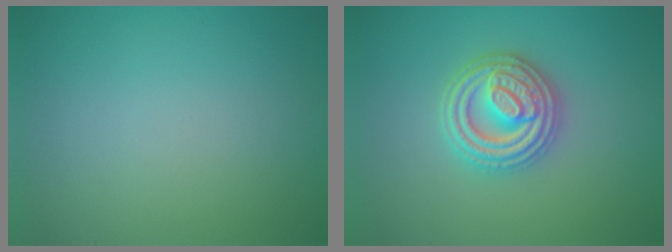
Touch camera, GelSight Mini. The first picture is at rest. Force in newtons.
{"total": 4.8, "press": 4.7, "slide": 0.7}